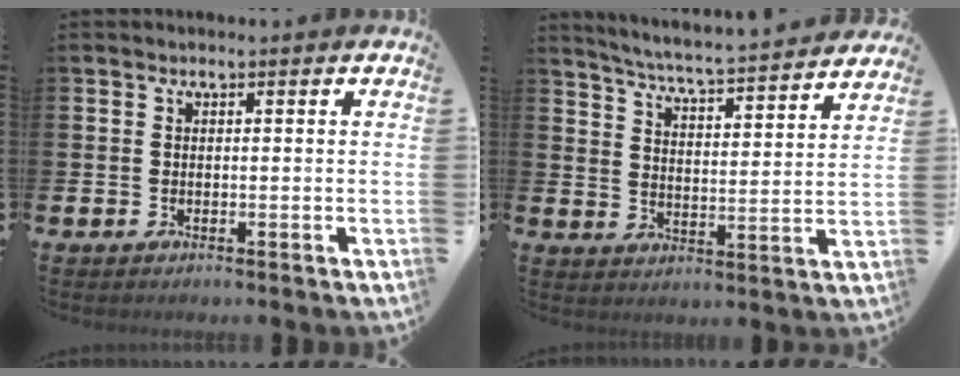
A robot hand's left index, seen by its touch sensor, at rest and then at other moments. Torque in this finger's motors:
{"motor_torque": [0.83, -1.31, 0.53, 0.19]}